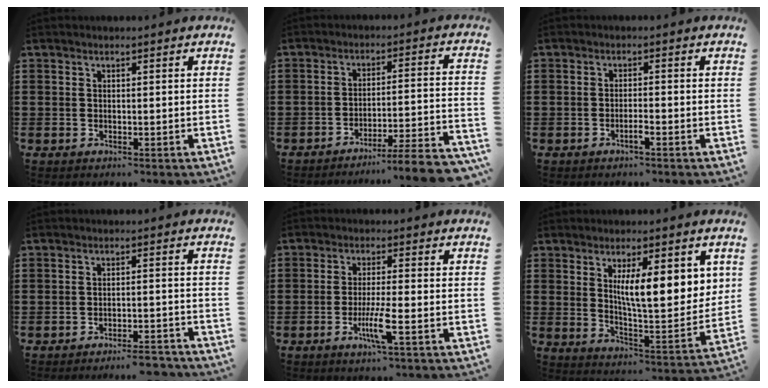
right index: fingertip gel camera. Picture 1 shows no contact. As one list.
[{"total": 6.1, "force": [-5.2, -0.6, 3.0], "torque": [-0.043, -0.013, -0.103]}, {"total": 1.6, "force": [-1.0, 0.0, 1.2], "torque": [-0.022, -0.002, -0.018]}, {"total": 3.5, "force": [-3.4, -0.2, 0.9], "torque": [-0.017, -0.002, -0.069]}, {"total": 5.1, "force": [-2.1, 0.3, 4.7], "torque": [-0.091, -0.015, -0.039]}, {"total": 9.7, "force": [3.5, 2.5, 8.7], "torque": [-0.140, -0.017, 0.052]}]